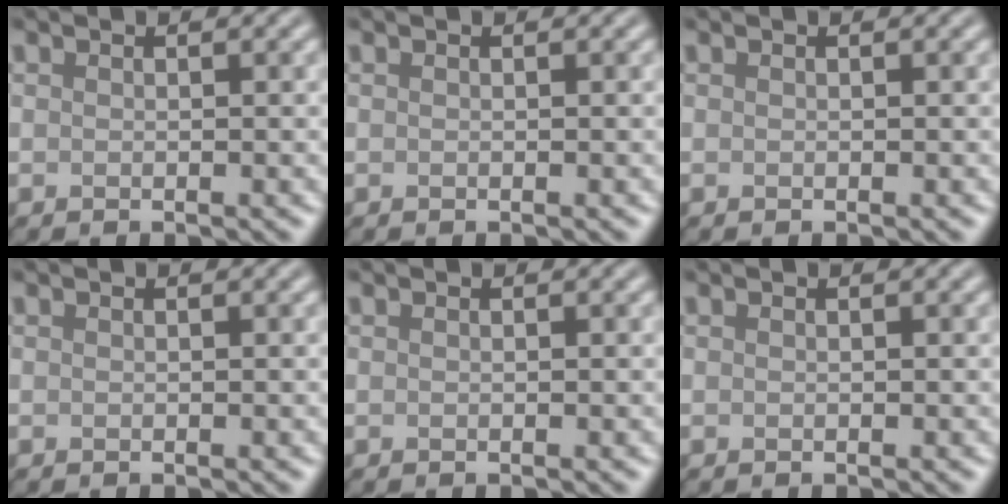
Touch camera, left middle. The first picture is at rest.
{"total": 0.0}
{"total": 0.0}
{"total": 0.0}
{"total": 0.0}
{"total": 0.0}